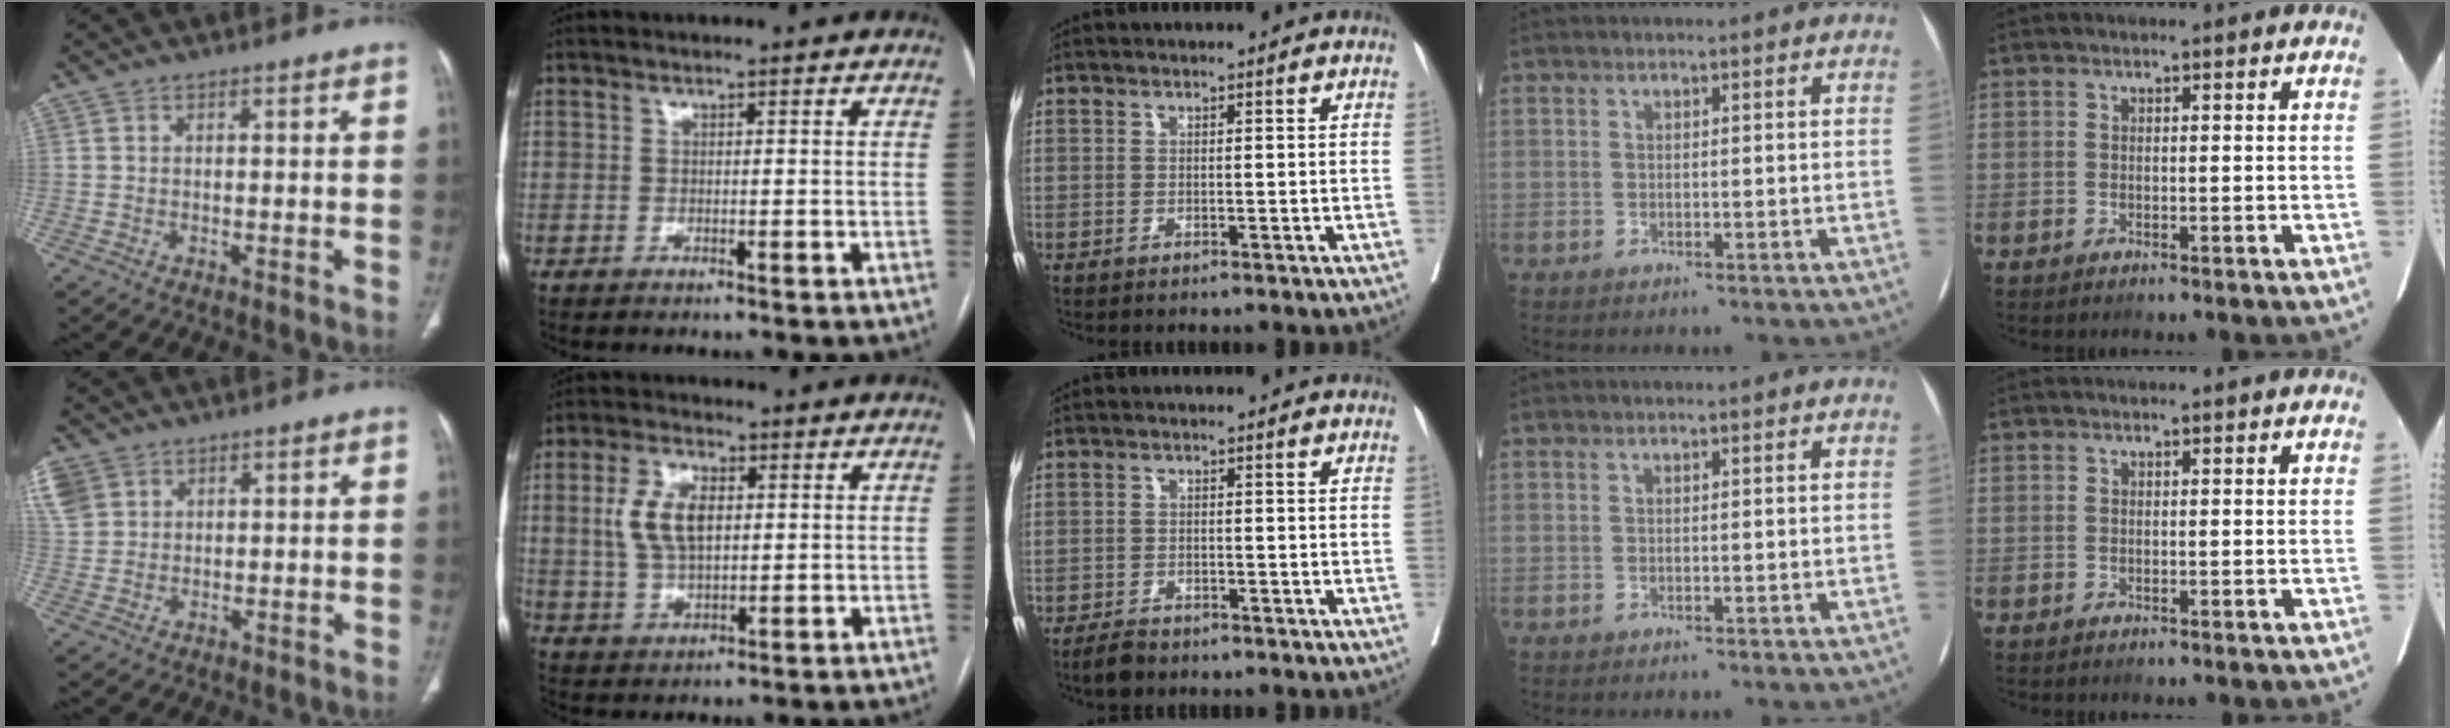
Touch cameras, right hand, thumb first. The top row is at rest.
{"thumb": {"total": 9.8, "force": [4.7, 7.8, 3.8], "torque": [-0.106, 0.010, 0.102]}, "index": {"total": 8.2, "force": [1.6, 4.1, 6.8], "torque": [-0.151, 0.012, 0.035]}, "middle": {"total": 2.5, "force": [-2.2, 1.0, 0.9], "torque": [-0.021, -0.002, -0.037]}}